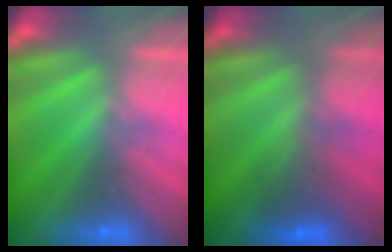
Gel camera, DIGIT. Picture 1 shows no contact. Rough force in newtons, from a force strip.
{"total": 2.2}